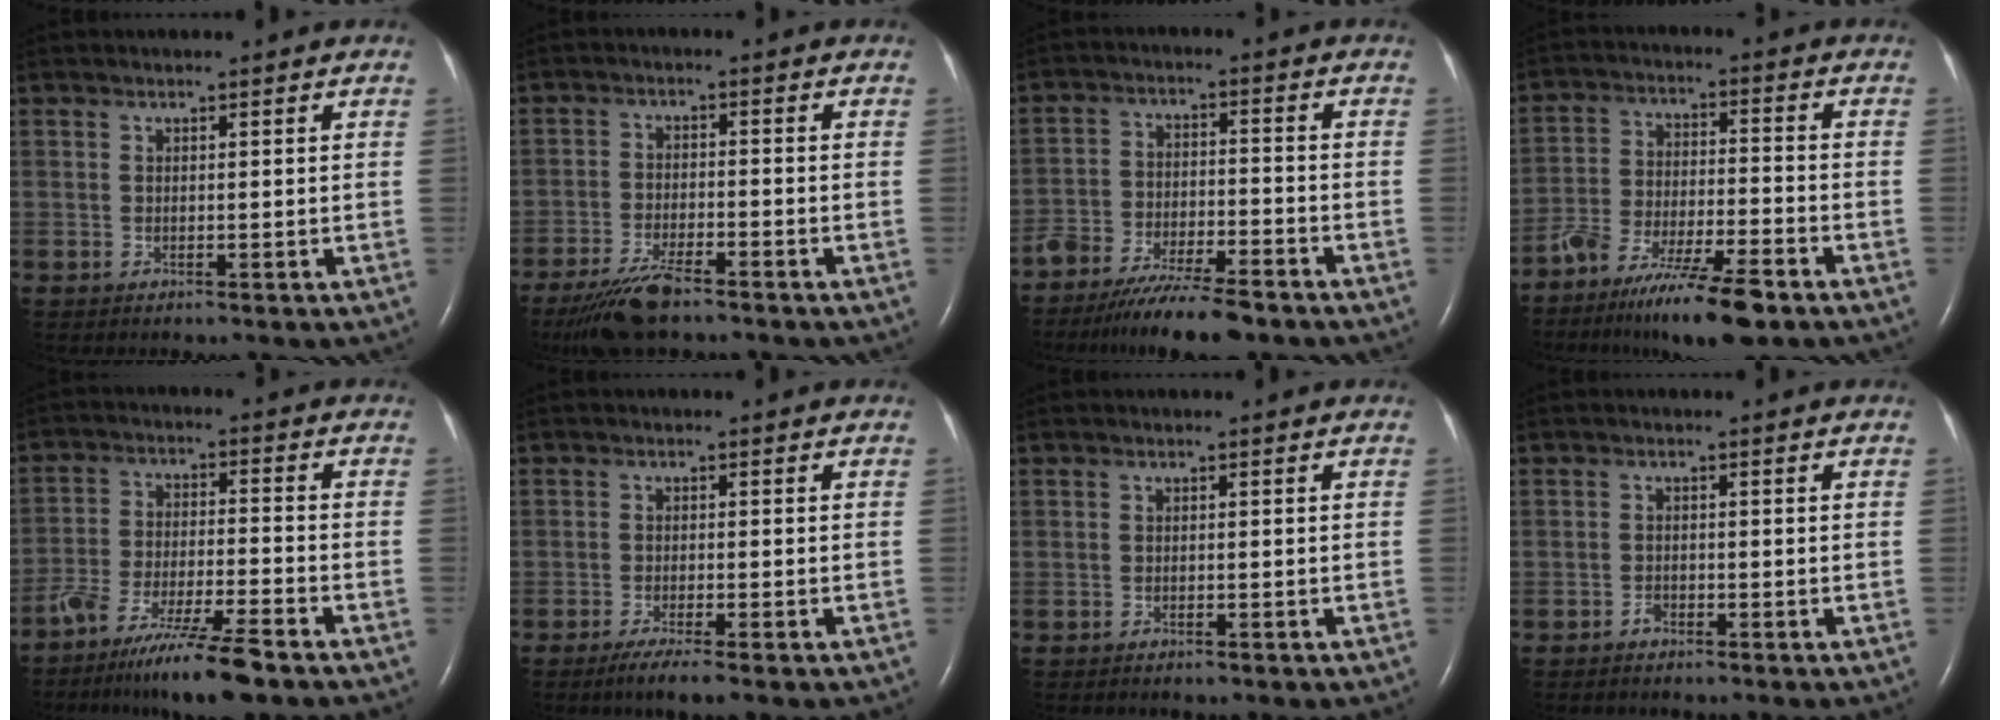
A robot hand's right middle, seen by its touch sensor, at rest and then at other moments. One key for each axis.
{"total": 8.0, "fx": -6.1, "fy": 1.3, "fz": 4.9, "tx": -0.098, "ty": -0.021, "tz": -0.112}
{"total": 11.3, "fx": -9.3, "fy": 1.8, "fz": 6.0, "tx": -0.093, "ty": -0.022, "tz": -0.155}
{"total": 12.4, "fx": -9.0, "fy": 1.6, "fz": 8.5, "tx": -0.150, "ty": -0.024, "tz": -0.156}
{"total": 11.2, "fx": -8.4, "fy": 0.2, "fz": 7.3, "tx": -0.129, "ty": -0.031, "tz": -0.149}
{"total": 4.4, "fx": -2.9, "fy": 0.3, "fz": 3.3, "tx": -0.060, "ty": -0.014, "tz": -0.045}
{"total": 0.5, "fx": -0.4, "fy": 0.1, "fz": 0.3, "tx": -0.013, "ty": -0.003, "tz": -0.003}
{"total": 1.0, "fx": -0.8, "fy": 0.5, "fz": 0.3, "tx": -0.005, "ty": 0.002, "tz": -0.014}